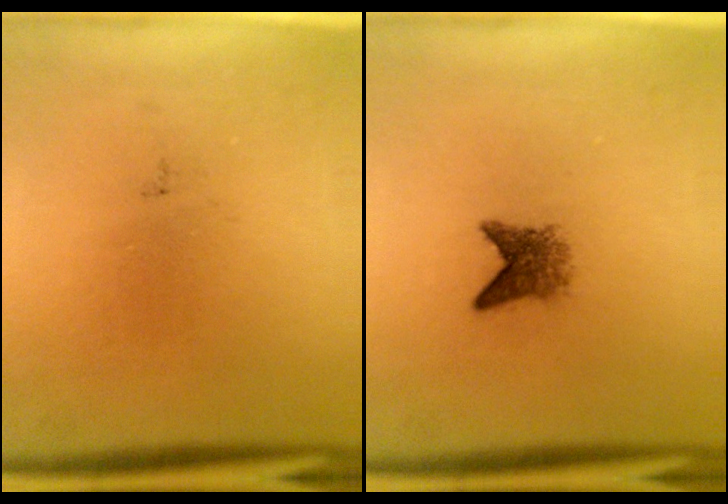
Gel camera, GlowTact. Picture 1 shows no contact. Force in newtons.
{"total": 2.6}